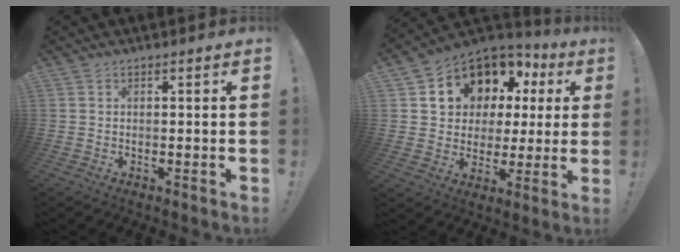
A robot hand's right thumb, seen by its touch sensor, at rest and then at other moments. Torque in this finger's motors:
{"motor_torque": [1.87, 3.14, 0.31, 0.03, 0.08]}